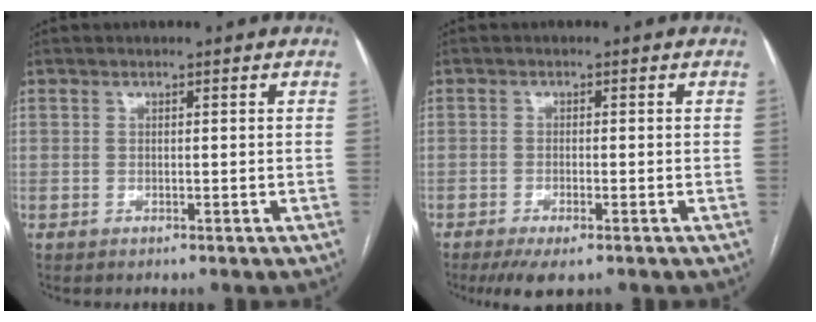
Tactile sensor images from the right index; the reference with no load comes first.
{"total": 4.7, "force": [-3.0, 1.0, 3.4], "torque": [-0.057, -0.011, -0.048]}